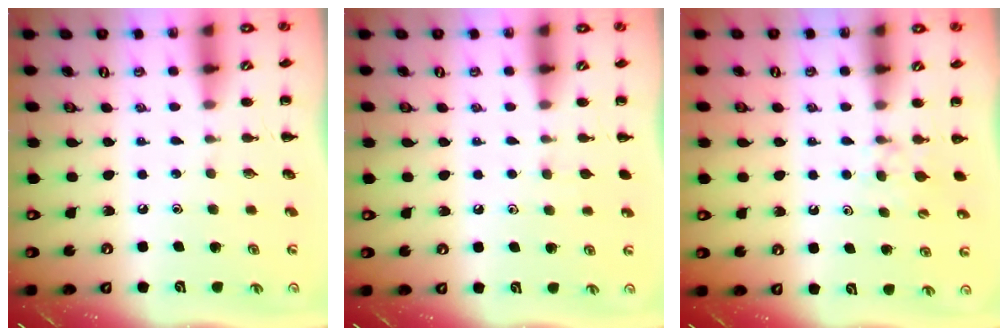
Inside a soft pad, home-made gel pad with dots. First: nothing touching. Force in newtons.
{"total": 2.3, "press": 2.0, "slide": 1.1}
{"total": 4.5, "press": 4.3, "slide": 1.4}